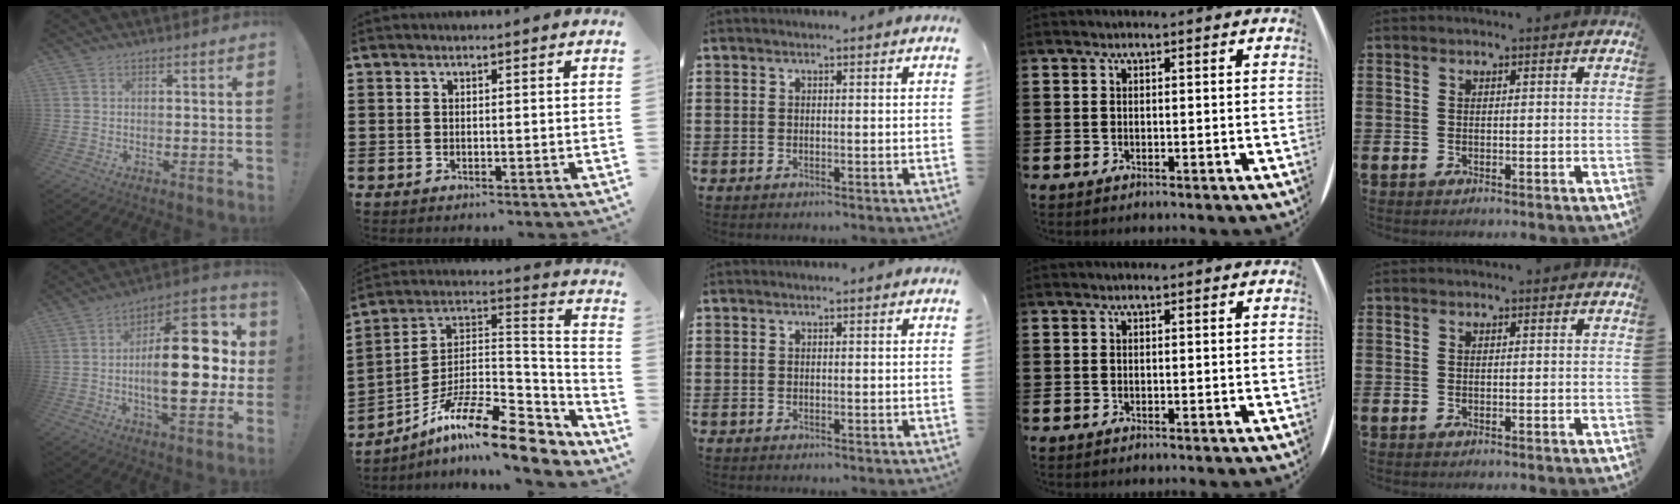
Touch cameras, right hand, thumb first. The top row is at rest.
{"thumb": {"total": 24.8, "force": [-0.6, 10.1, 22.6], "torque": [-0.354, 0.003, -0.012]}, "index": {"total": 15.1, "force": [-10.4, 3.7, 10.3], "torque": [-0.183, 0.024, -0.183]}}